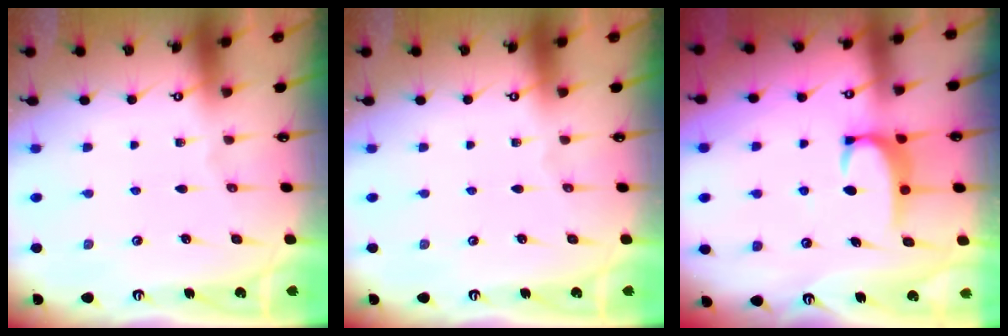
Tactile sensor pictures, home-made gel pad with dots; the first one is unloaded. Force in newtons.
{"total": 0.0}
{"total": 3.0, "press": 3.0, "slide": 0.5}